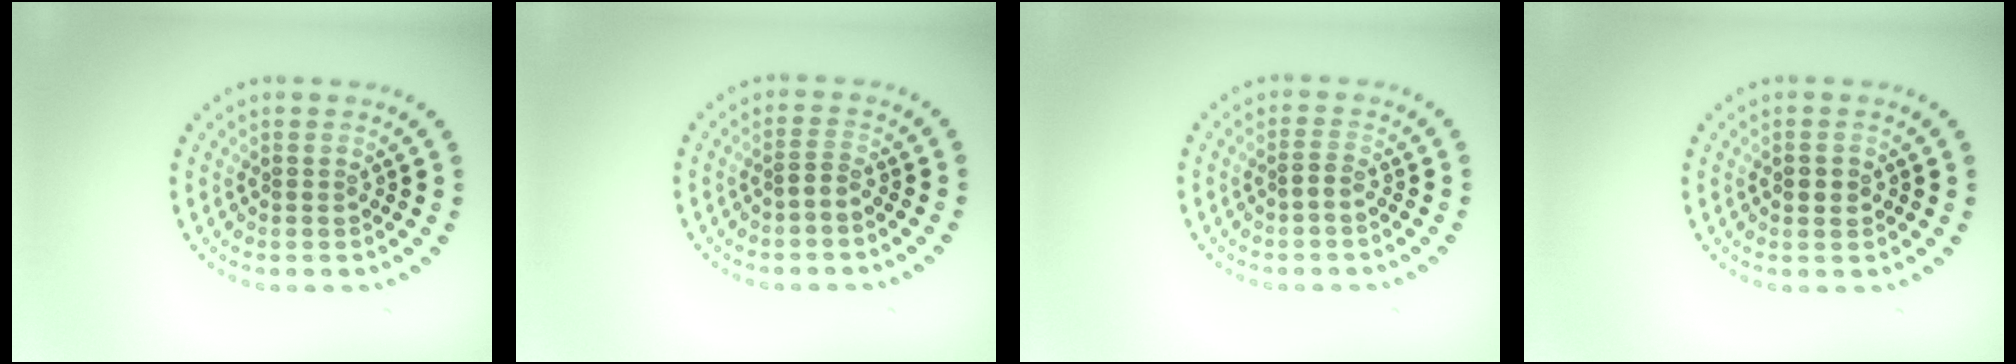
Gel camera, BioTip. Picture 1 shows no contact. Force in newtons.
{"total": 0.9, "press": 0.8, "slide": 0.5}
{"total": 1.0, "press": 0.8, "slide": 0.5}
{"total": 1.3, "press": 1.3, "slide": 0.1}